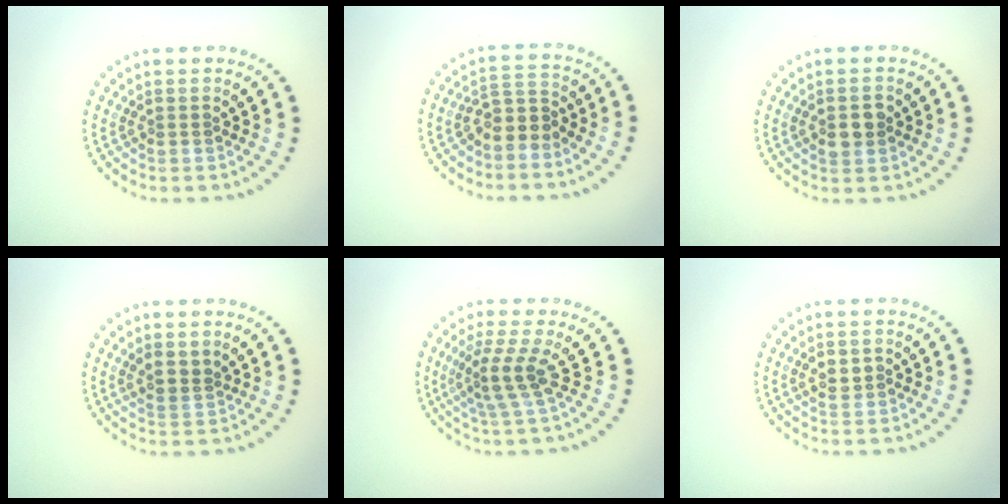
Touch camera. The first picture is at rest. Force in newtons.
{"total": 2.7, "press": 2.0, "slide": 1.8}
{"total": 2.5, "press": 2.5, "slide": 0.1}
{"total": 1.6, "press": 1.4, "slide": 0.8}
{"total": 2.9, "press": 1.9, "slide": 2.2}
{"total": 1.3, "press": 1.3, "slide": 0.1}